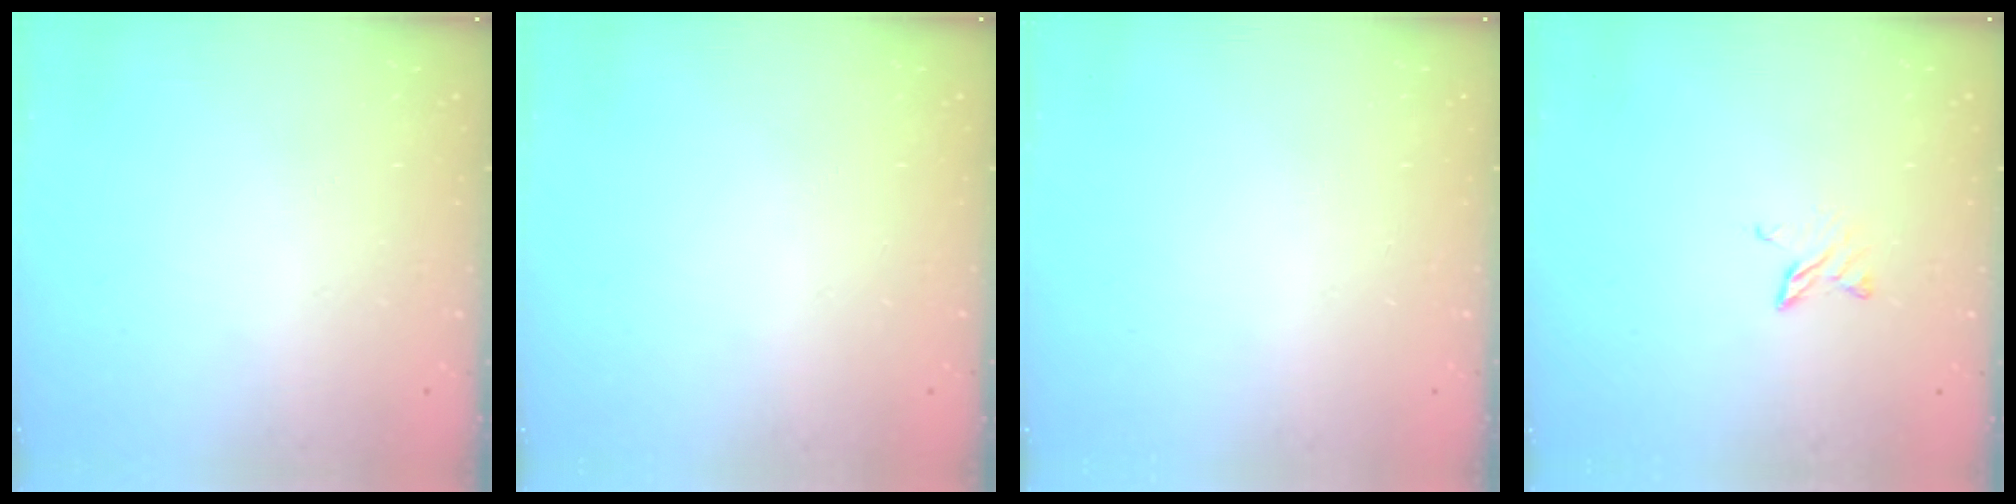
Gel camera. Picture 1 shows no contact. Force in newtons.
{"total": 0.0}
{"total": 0.0}
{"total": 4.1, "press": 4.1, "slide": 0.4}